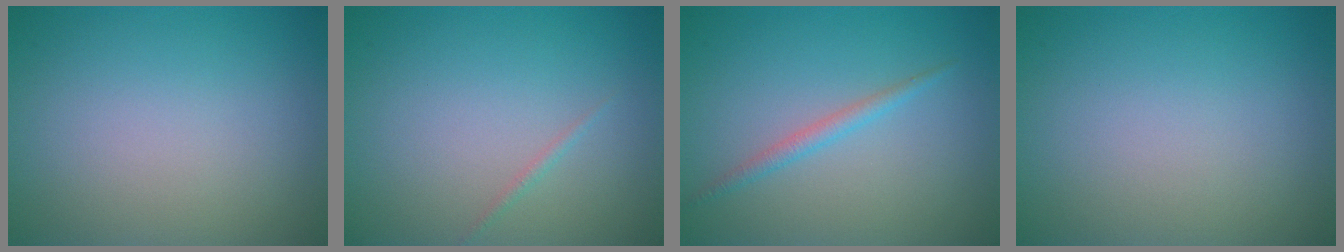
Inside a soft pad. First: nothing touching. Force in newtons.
{"total": 0.5, "press": 0.5, "slide": 0.0}
{"total": 1.4, "press": 1.4, "slide": 0.1}
{"total": 0.0}